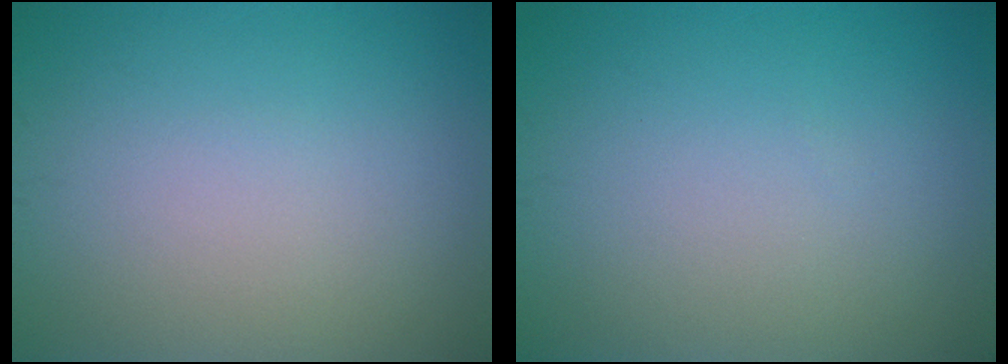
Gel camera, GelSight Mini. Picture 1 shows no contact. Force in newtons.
{"total": 0.0}